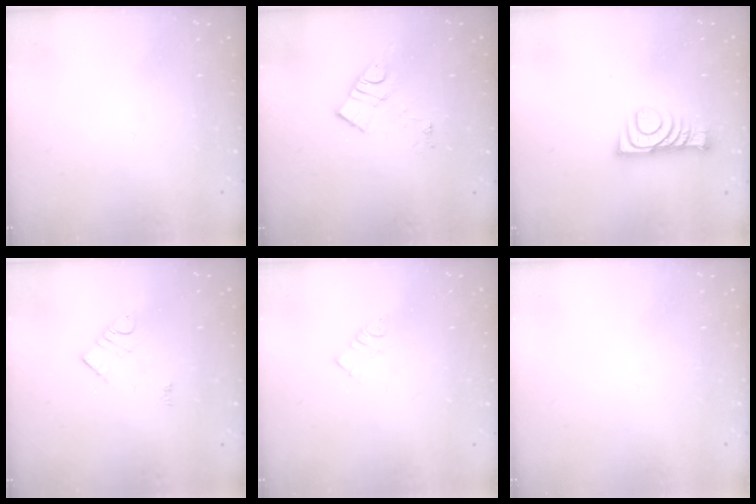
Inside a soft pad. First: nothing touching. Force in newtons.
{"total": 9.4, "press": 9.4, "slide": 0.5}
{"total": 9.4, "press": 9.4, "slide": 0.9}
{"total": 3.6, "press": 3.6, "slide": 0.4}
{"total": 2.5, "press": 2.5, "slide": 0.1}
{"total": 1.8, "press": 1.7, "slide": 0.1}